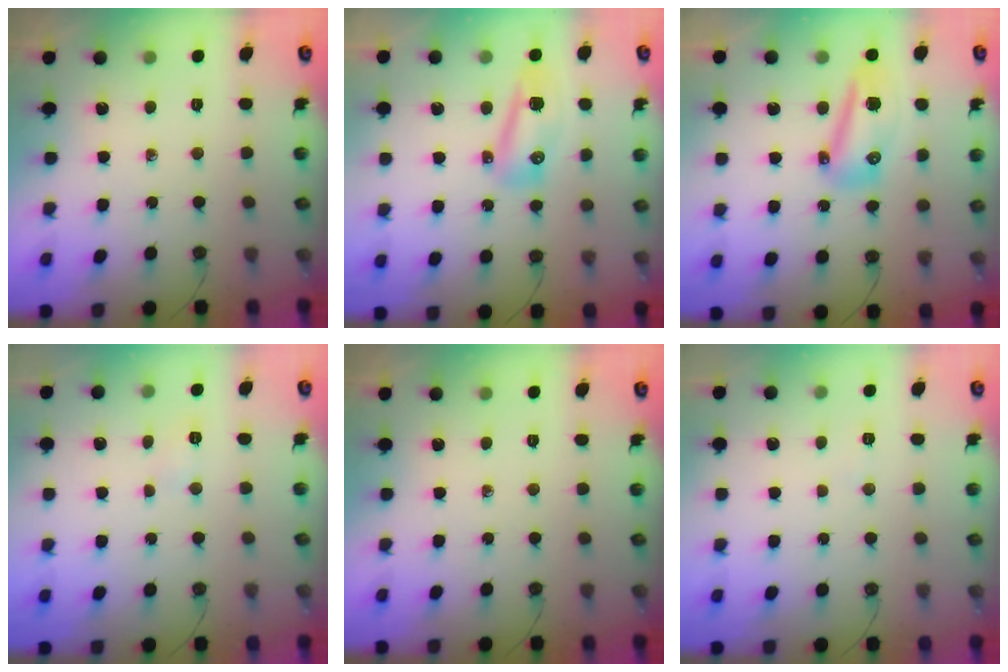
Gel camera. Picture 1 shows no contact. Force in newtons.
{"total": 14.0, "press": 10.4, "slide": 9.4}
{"total": 11.2, "press": 10.9, "slide": 2.6}
{"total": 2.9, "press": 2.8, "slide": 0.7}
{"total": 0.0}
{"total": 3.4, "press": 3.4, "slide": 0.4}